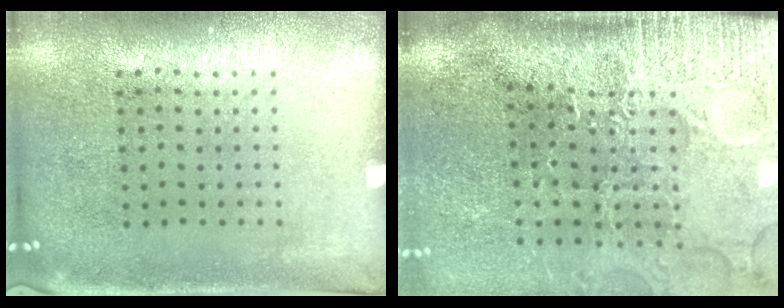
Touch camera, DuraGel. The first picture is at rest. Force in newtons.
{"total": 4.5, "press": 3.8, "slide": 2.6}